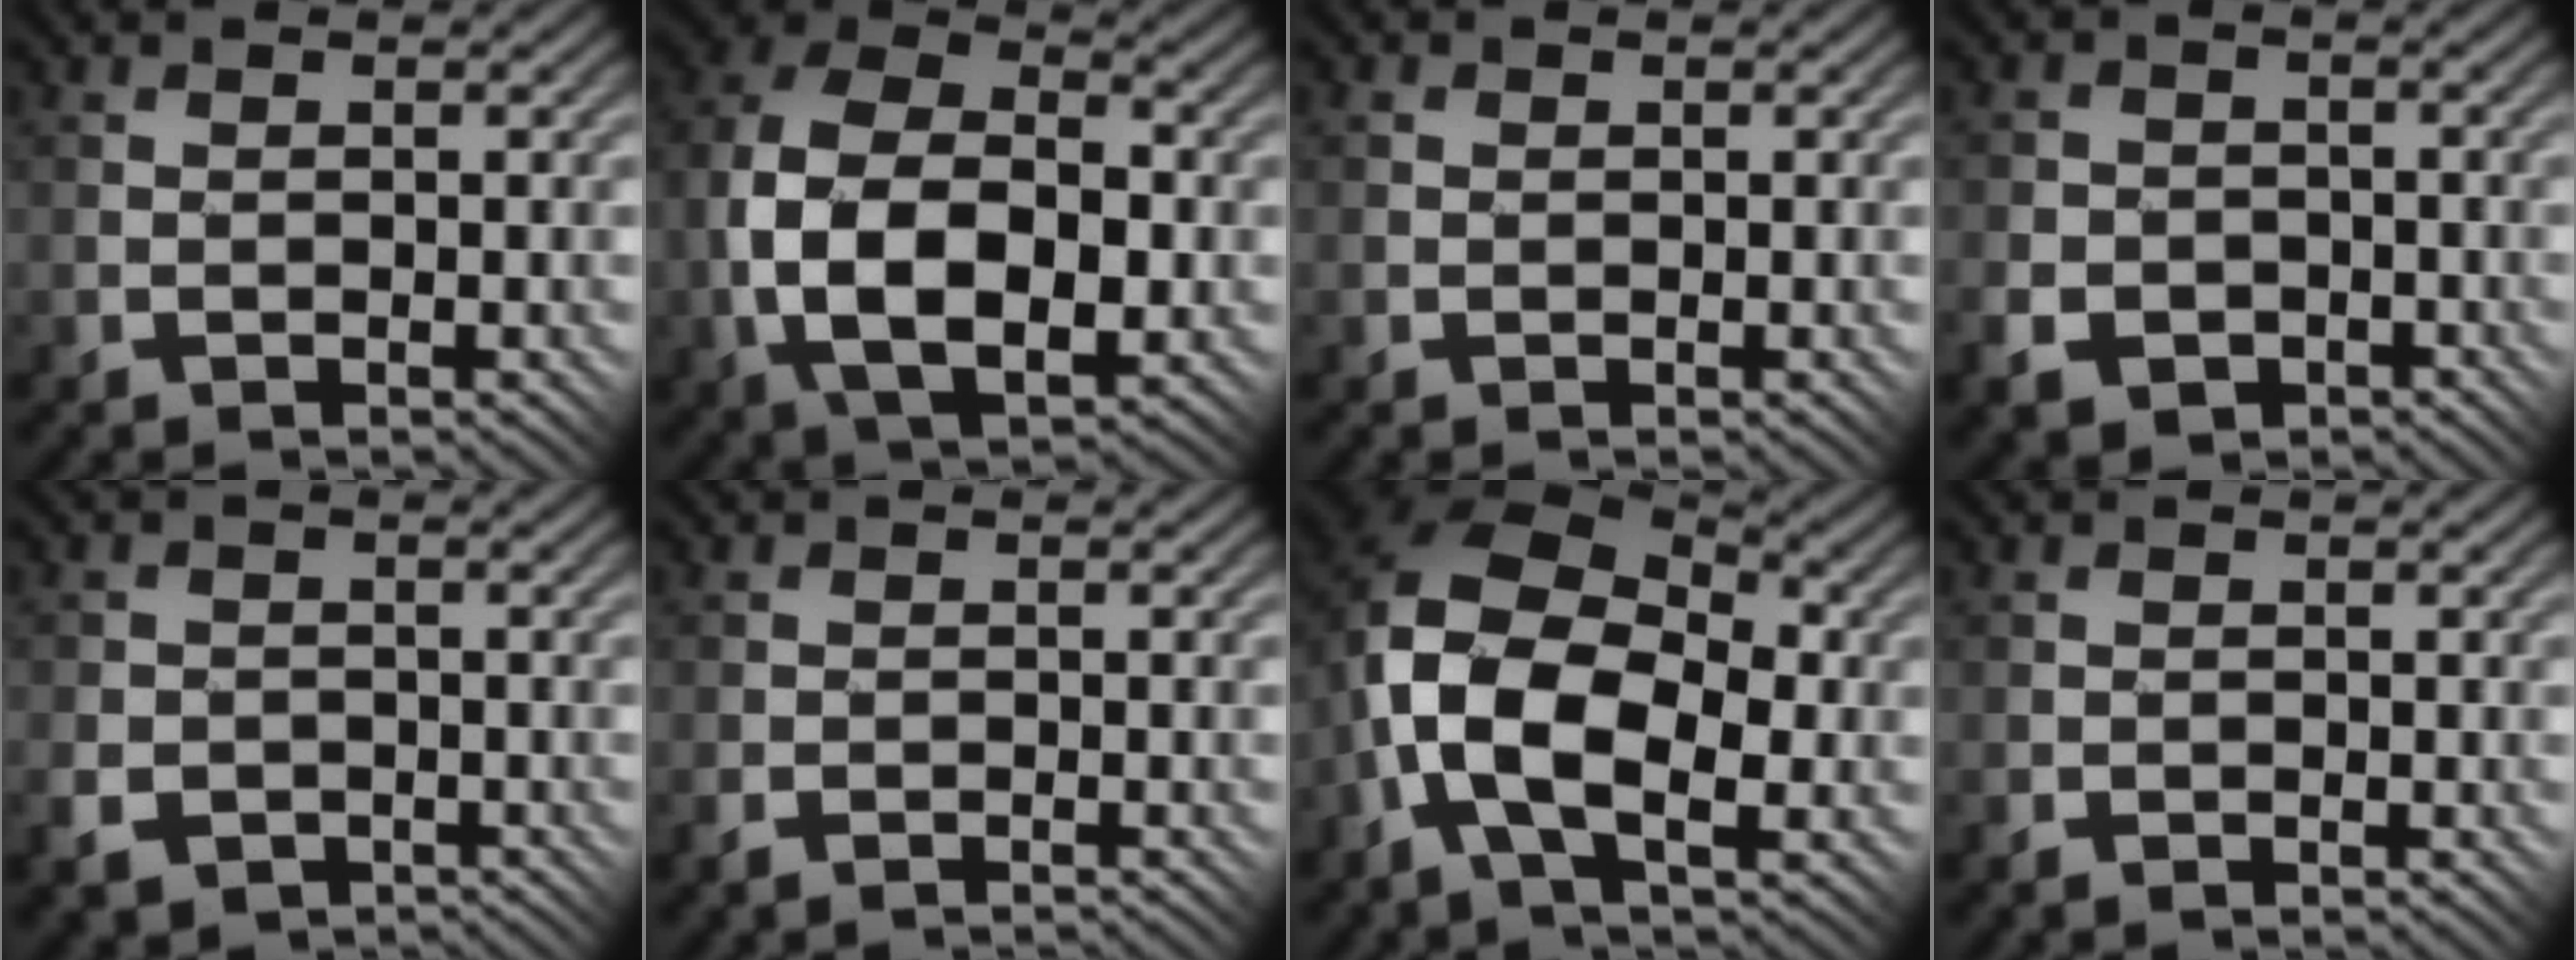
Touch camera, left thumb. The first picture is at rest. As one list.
[{"total": 12.7, "force": [-2.1, 7.9, 9.7], "torque": [-0.205, -0.004, -0.044]}, {"total": 1.3, "force": [0.4, 1.3, 0.3], "torque": [-0.007, 0.004, 0.002]}, {"total": 4.5, "force": [-2.3, 3.6, 1.5], "torque": [-0.030, -0.011, -0.051]}, {"total": 3.7, "force": [-2.1, 2.8, 1.2], "torque": [-0.028, -0.008, -0.043]}, {"total": 1.3, "force": [-1.2, 0.3, 0.3], "torque": [-0.008, 0.002, -0.030]}, {"total": 12.8, "force": [-2.4, 8.0, 9.8], "torque": [-0.205, -0.002, -0.053]}, {"total": 0.7, "force": [-0.6, 0.3, 0.1], "torque": [0.000, 0.001, -0.014]}]